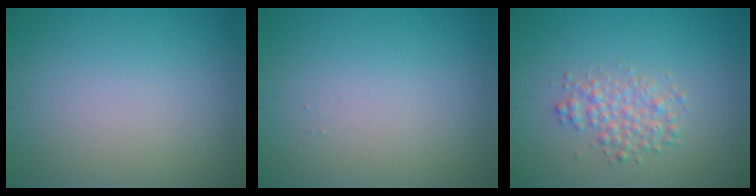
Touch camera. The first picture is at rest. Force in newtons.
{"total": 0.0}
{"total": 2.5, "press": 2.5, "slide": 0.1}